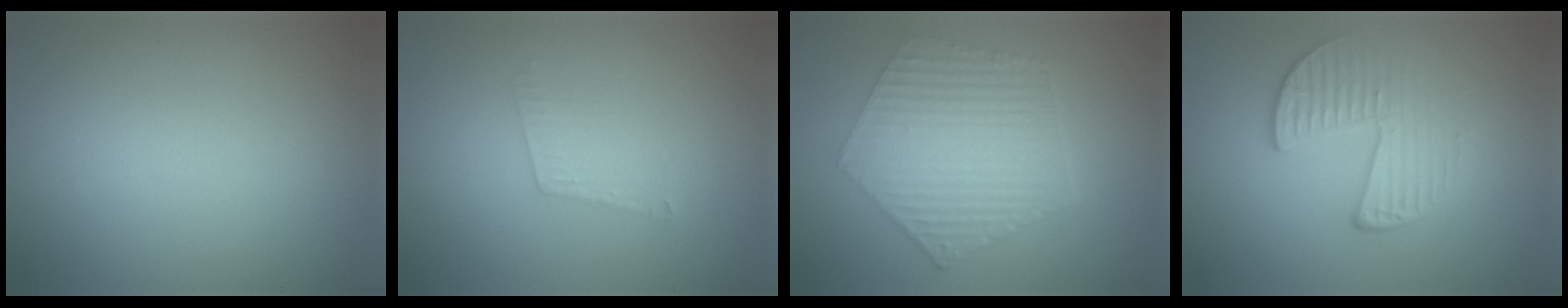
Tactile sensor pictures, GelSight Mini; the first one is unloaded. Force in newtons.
{"total": 1.7, "press": 1.7, "slide": 0.0}
{"total": 6.9, "press": 4.9, "slide": 4.8}
{"total": 3.5, "press": 2.9, "slide": 2.0}